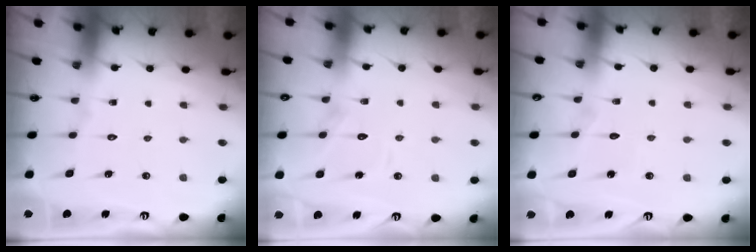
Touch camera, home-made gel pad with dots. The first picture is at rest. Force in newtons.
{"total": 6.8, "press": 6.7, "slide": 0.7}
{"total": 4.5, "press": 4.5, "slide": 0.4}